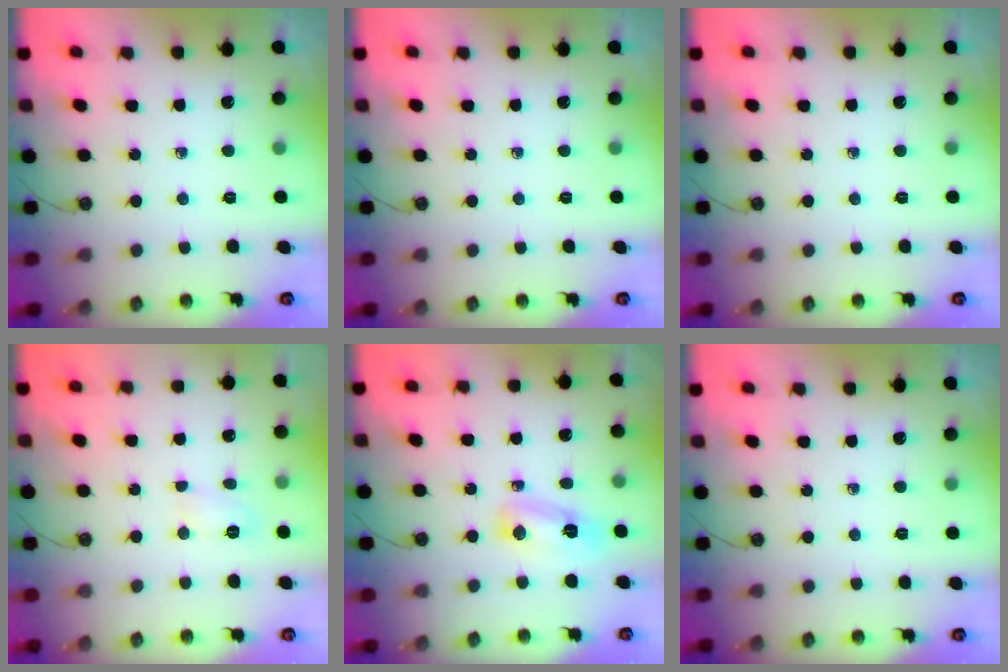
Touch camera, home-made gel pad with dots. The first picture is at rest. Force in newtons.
{"total": 0.0}
{"total": 0.0}
{"total": 4.4, "press": 4.3, "slide": 0.7}
{"total": 13.4, "press": 7.3, "slide": 11.3}
{"total": 0.0}